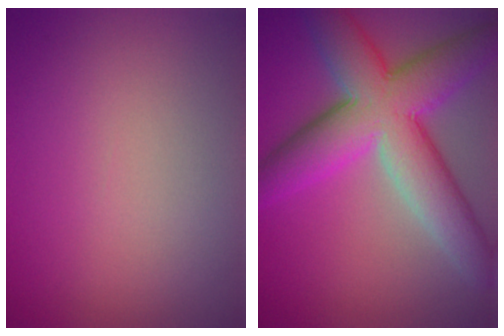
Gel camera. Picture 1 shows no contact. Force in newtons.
{"total": 10.4, "press": 10.4, "slide": 0.7}